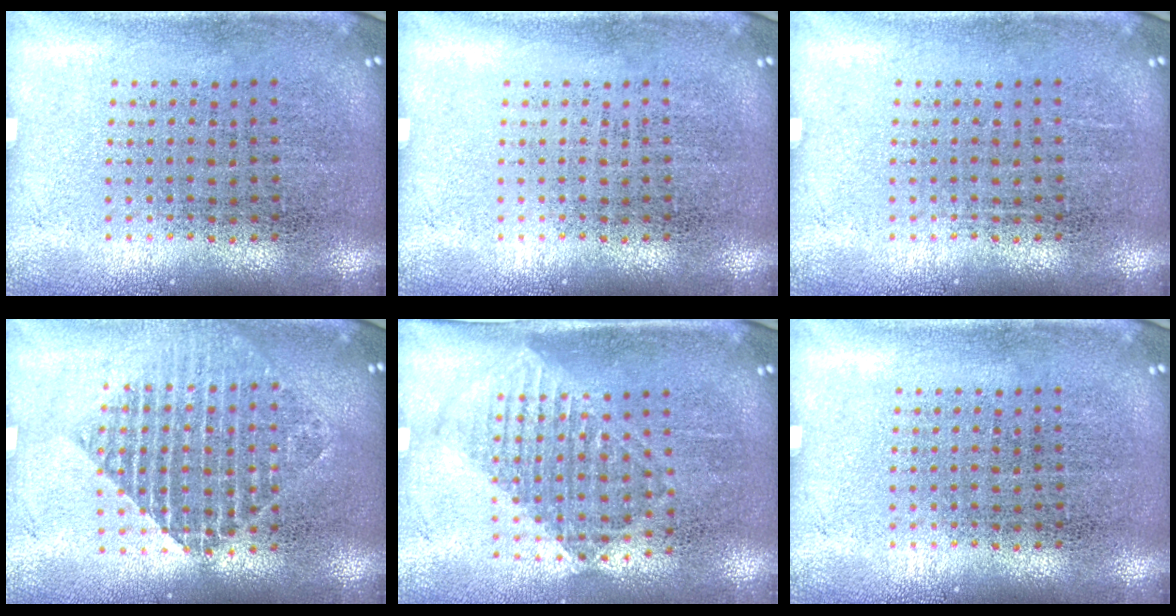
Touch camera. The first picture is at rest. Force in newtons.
{"total": 0.0}
{"total": 0.0}
{"total": 1.7, "press": 1.4, "slide": 0.8}
{"total": 1.2, "press": 1.1, "slide": 0.6}
{"total": 0.0}